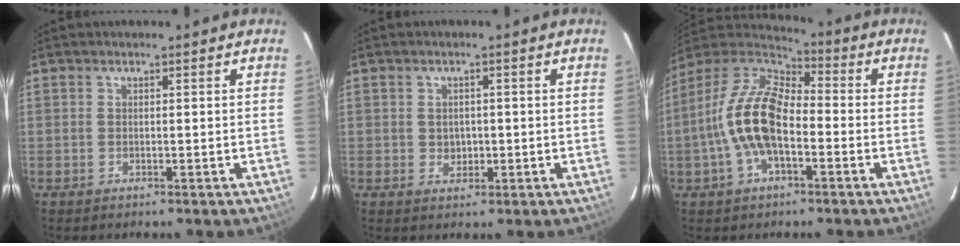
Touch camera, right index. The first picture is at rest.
{"total": 2.6, "force": [-0.2, 2.3, 1.1], "torque": [-0.017, 0.004, 0.001]}
{"total": 15.2, "force": [-3.2, 7.3, 12.9], "torque": [-0.261, 0.010, -0.068]}